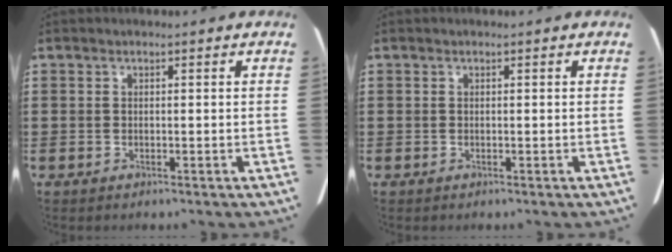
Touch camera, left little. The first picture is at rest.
{"total": 0.0}